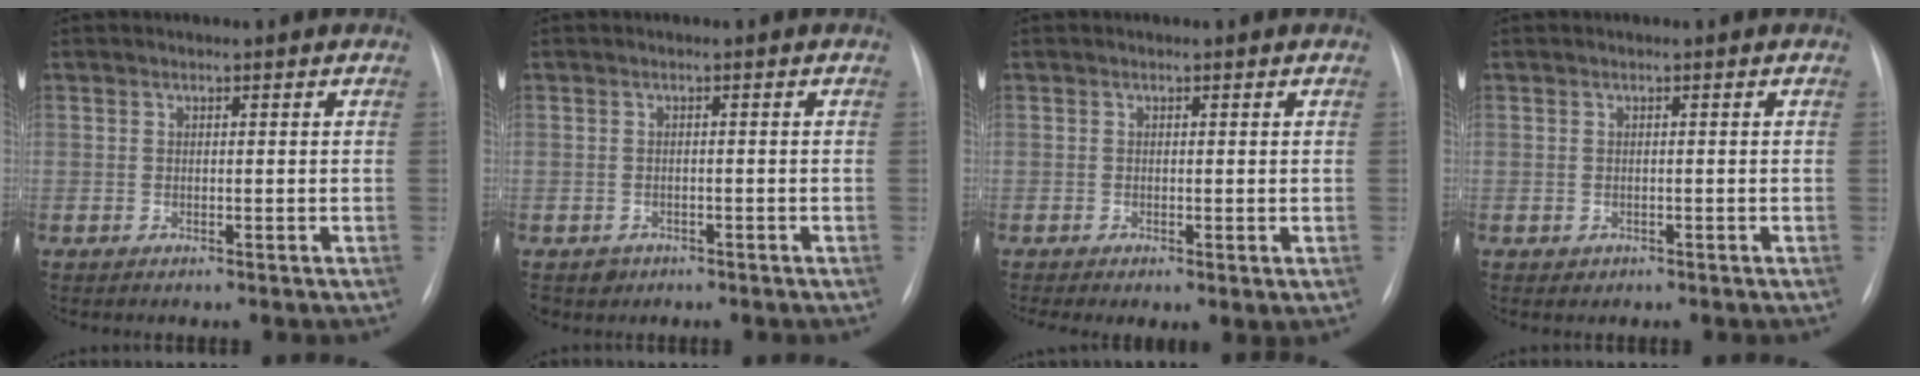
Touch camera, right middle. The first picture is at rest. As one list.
[{"total": 2.0, "force": [-1.1, 1.6, 0.0], "torque": [0.000, 0.005, -0.016]}, {"total": 2.3, "force": [-0.6, 0.7, 2.1], "torque": [-0.037, -0.011, -0.008]}, {"total": 0.6, "force": [-0.3, 0.5, 0.1], "torque": [-0.006, 0.000, -0.002]}]